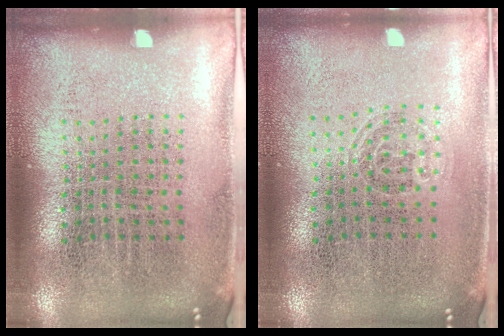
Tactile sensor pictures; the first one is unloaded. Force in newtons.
{"total": 0.7, "press": 0.4, "slide": 0.6}